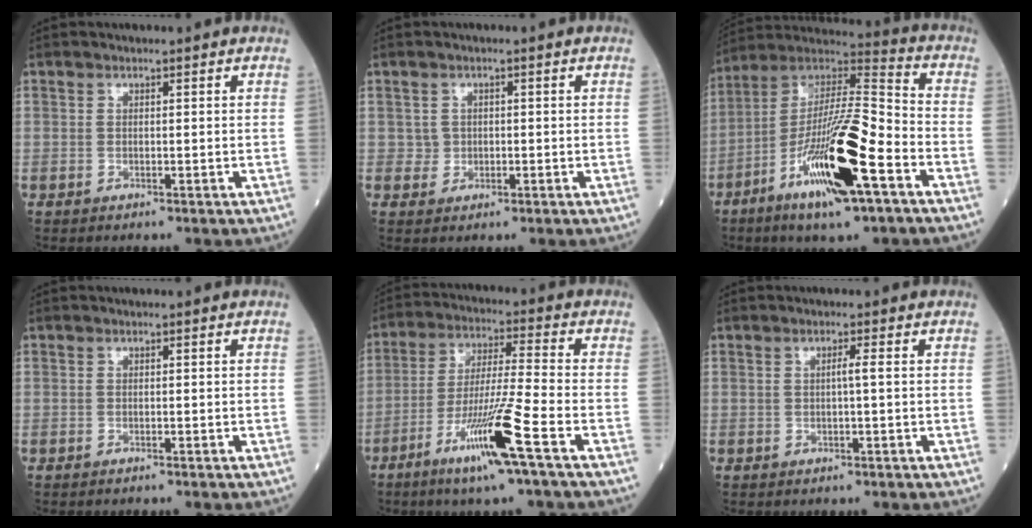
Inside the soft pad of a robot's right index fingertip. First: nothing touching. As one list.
[{"total": 1.6, "force": [0.0, 1.6, 0.1], "torque": [0.005, 0.004, 0.000]}, {"total": 19.8, "force": [-8.5, 2.5, 17.7], "torque": [-0.338, -0.019, -0.152]}, {"total": 0.9, "force": [-0.9, 0.1, 0.3], "torque": [-0.006, -0.001, -0.012]}, {"total": 12.2, "force": [-6.2, -1.2, 10.4], "torque": [-0.196, -0.020, -0.118]}, {"total": 1.1, "force": [0.0, -0.3, 1.1], "torque": [-0.017, 0.002, -0.003]}]